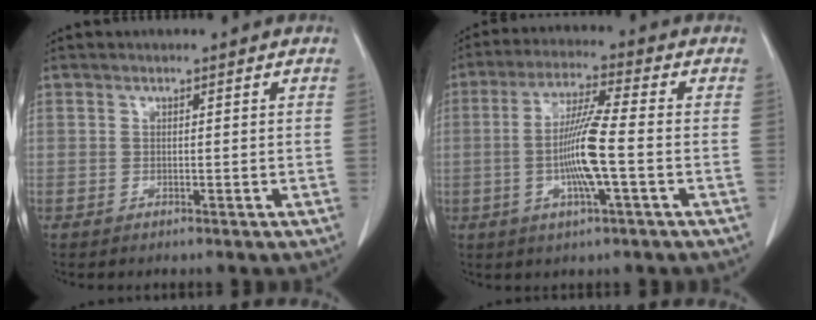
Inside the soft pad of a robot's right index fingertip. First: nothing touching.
{"total": 9.8, "force": [-1.7, -0.1, 9.7], "torque": [-0.189, -0.005, -0.036]}